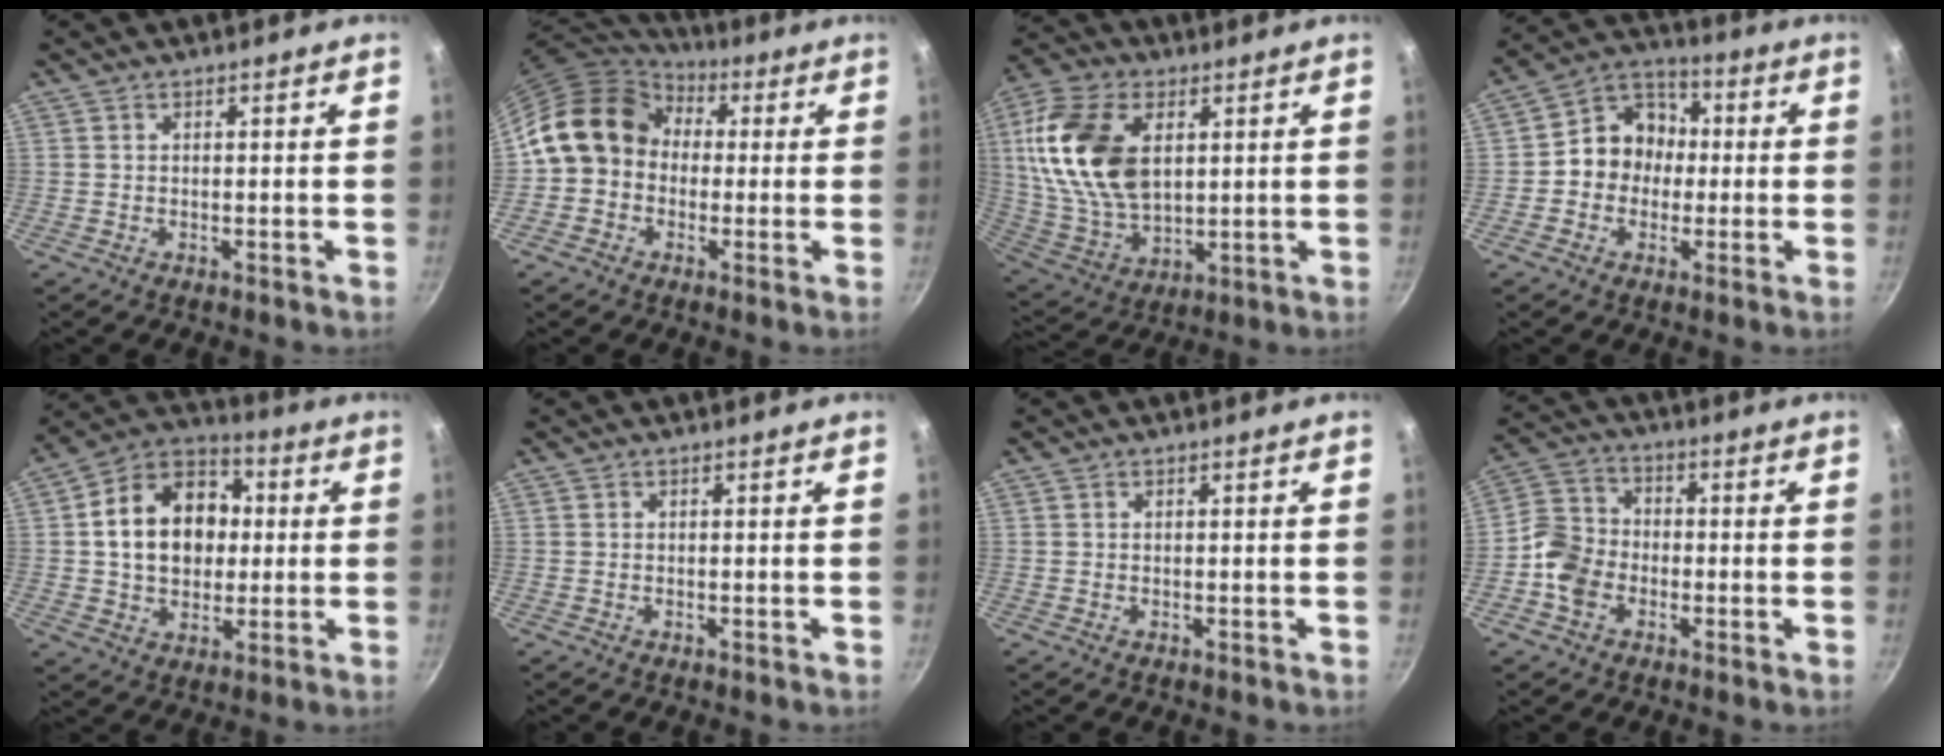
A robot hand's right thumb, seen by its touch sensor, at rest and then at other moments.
{"total": 13.6, "force": [1.3, 11.3, 7.3], "torque": [-0.098, 0.033, 0.003]}
{"total": 19.9, "force": [4.7, 12.2, 14.9], "torque": [-0.274, -0.011, 0.097]}
{"total": 10.2, "force": [-0.6, 9.0, 4.7], "torque": [-0.027, 0.031, -0.031]}
{"total": 16.9, "force": [1.6, 13.0, 10.7], "torque": [-0.146, 0.027, 0.017]}
{"total": 0.0}
{"total": 0.0}
{"total": 8.1, "force": [-2.9, 6.3, 4.1], "torque": [-0.059, 0.024, -0.073]}